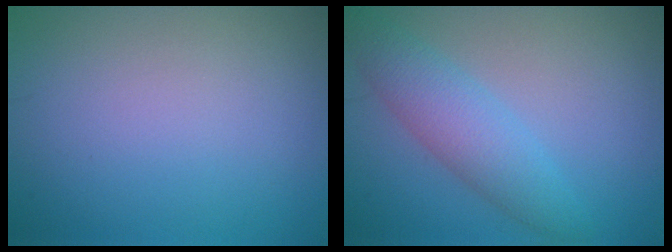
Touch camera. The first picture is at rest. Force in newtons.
{"total": 4.1, "press": 4.1, "slide": 0.2}